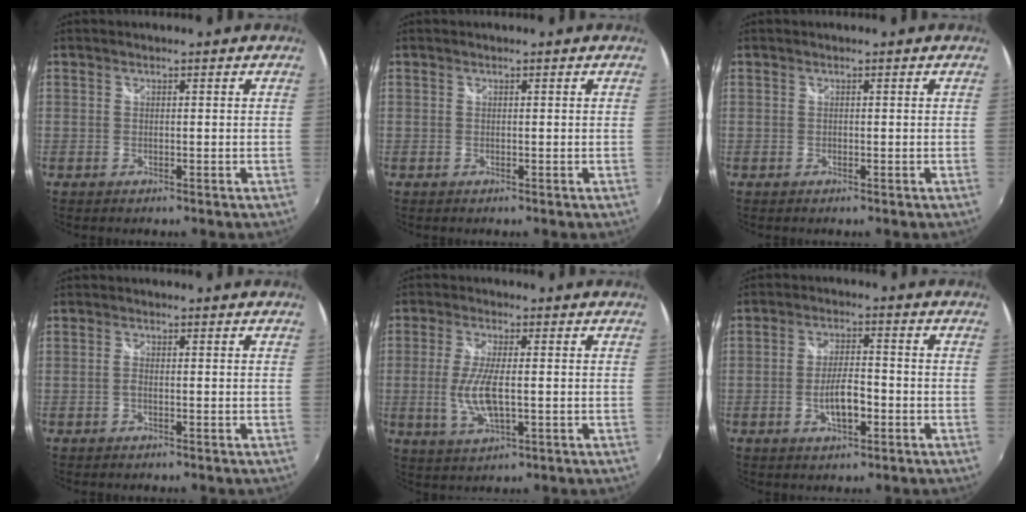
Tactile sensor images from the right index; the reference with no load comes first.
{"total": 0.0}
{"total": 0.0}
{"total": 0.9, "force": [-0.4, 0.3, 0.7], "torque": [-0.016, 0.002, -0.008]}
{"total": 7.7, "force": [-1.1, 2.2, 7.3], "torque": [-0.151, -0.010, -0.018]}
{"total": 6.0, "force": [-2.1, 2.1, 5.2], "torque": [-0.102, -0.001, -0.034]}